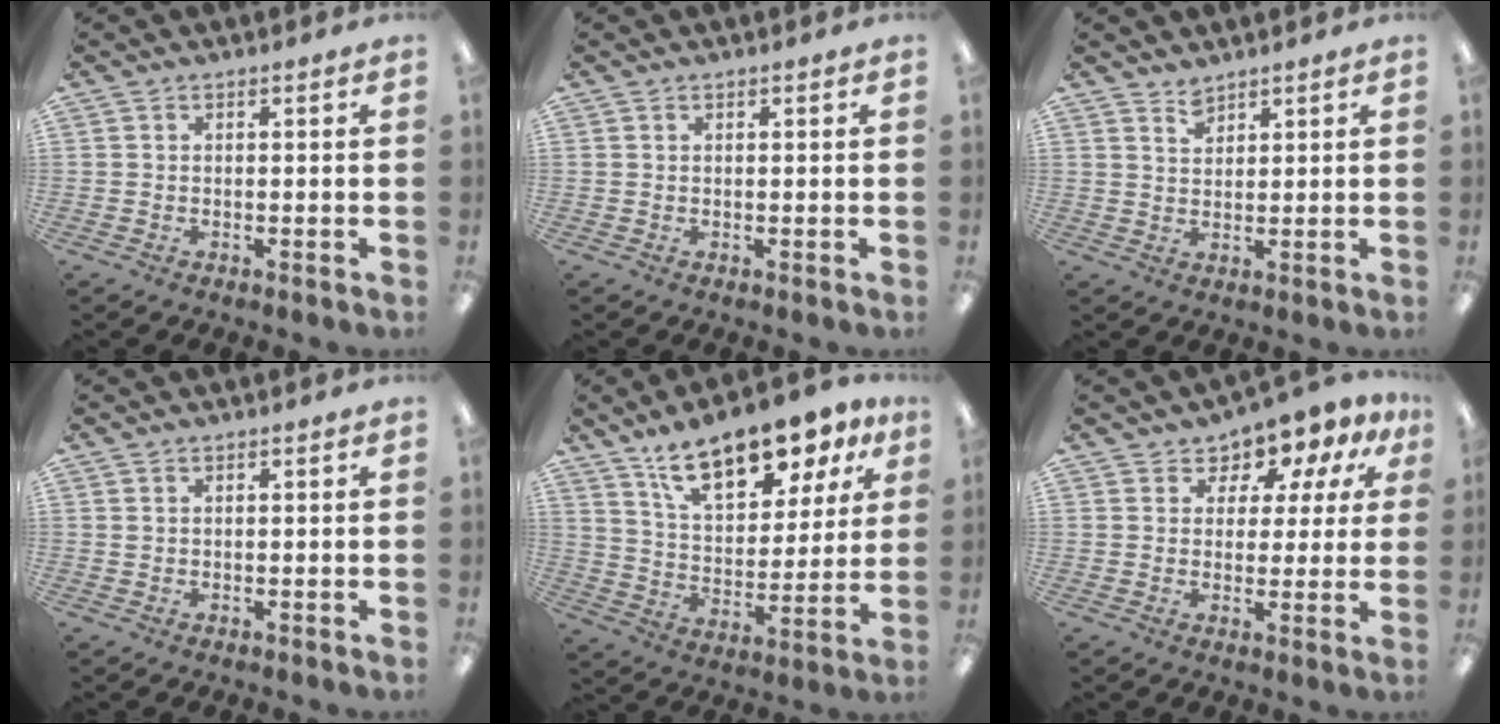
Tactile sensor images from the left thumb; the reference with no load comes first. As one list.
[{"total": 0.0}, {"total": 2.8, "force": [2.6, 1.0, 0.5], "torque": [-0.006, -0.012, 0.048]}, {"total": 0.6, "force": [0.4, 0.4, 0.3], "torque": [-0.008, 0.002, 0.007]}, {"total": 17.5, "force": [12.2, 7.8, 9.9], "torque": [-0.159, -0.057, 0.210]}, {"total": 6.7, "force": [4.6, 4.5, 1.9], "torque": [-0.039, -0.035, 0.082]}]